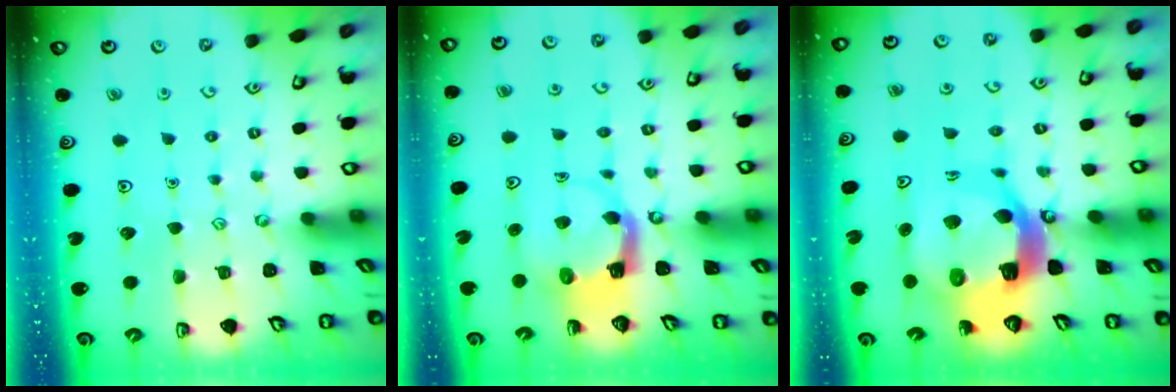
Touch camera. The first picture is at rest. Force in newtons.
{"total": 4.0, "press": 4.0, "slide": 0.2}
{"total": 14.2, "press": 14.1, "slide": 1.9}